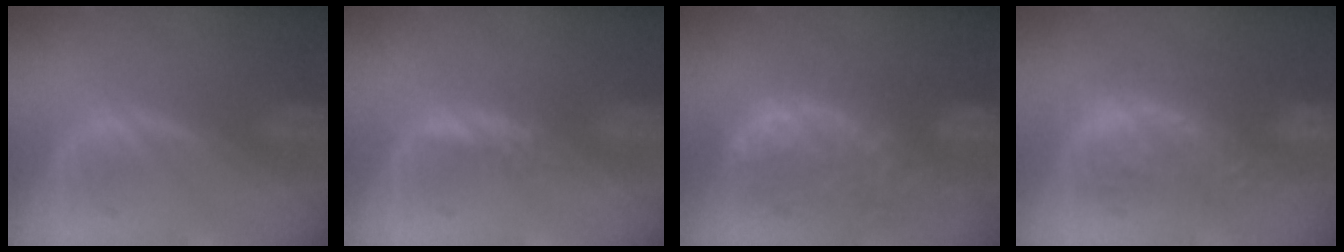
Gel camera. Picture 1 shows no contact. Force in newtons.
{"total": 1.3, "press": 1.2, "slide": 0.5}
{"total": 10.9, "press": 9.4, "slide": 5.4}
{"total": 9.7, "press": 8.9, "slide": 3.9}